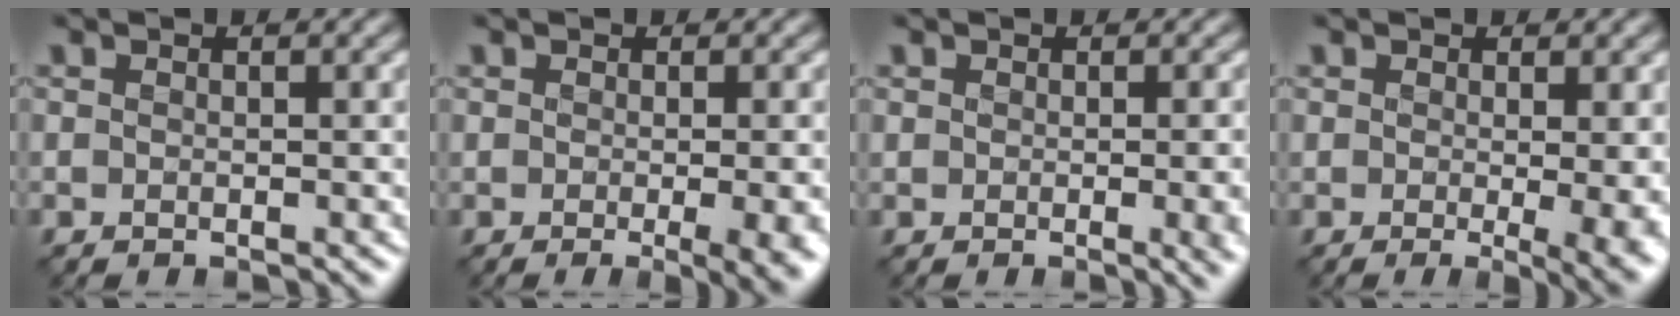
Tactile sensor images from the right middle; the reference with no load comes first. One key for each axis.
{"total": 5.1, "fx": -1.2, "fy": 1.9, "fz": 4.6, "tx": -0.052, "ty": -0.019, "tz": -0.005}
{"total": 3.3, "fx": -0.3, "fy": 1.4, "fz": 2.9, "tx": -0.022, "ty": -0.013, "tz": 0.002}
{"total": 4.4, "fx": -0.3, "fy": 1.3, "fz": 4.2, "tx": -0.054, "ty": -0.018, "tz": -0.002}